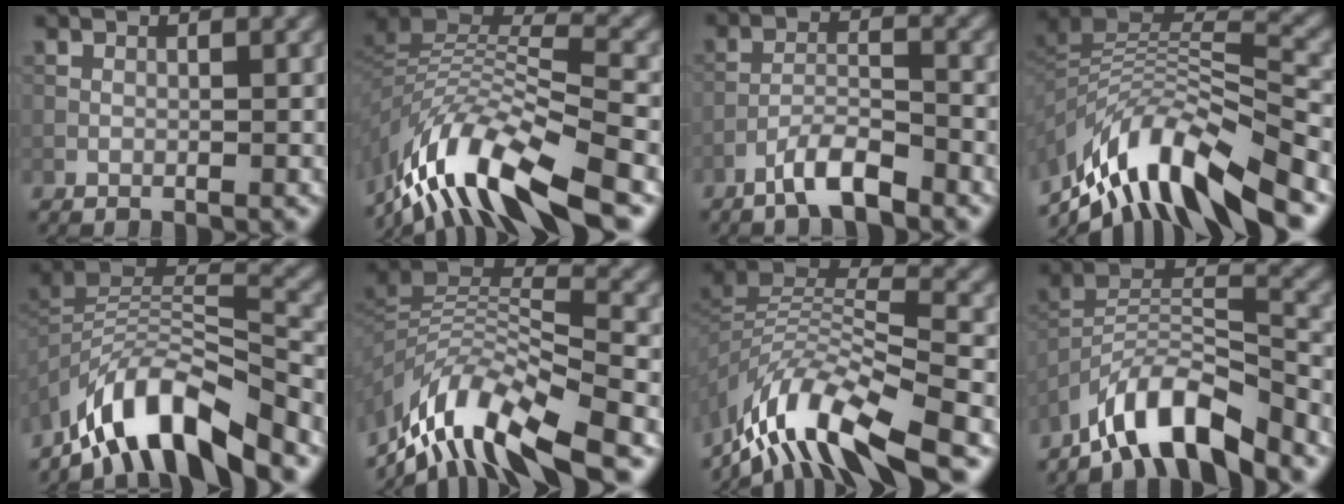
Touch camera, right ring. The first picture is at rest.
{"total": 12.4, "force": [-8.2, 3.7, 8.5], "torque": [-0.172, 0.016, -0.153]}
{"total": 3.9, "force": [-3.0, 0.6, 2.4], "torque": [-0.043, 0.008, -0.063]}
{"total": 11.4, "force": [-7.4, 4.1, 7.6], "torque": [-0.154, 0.019, -0.130]}
{"total": 9.9, "force": [-7.4, 2.8, 5.9], "torque": [-0.093, 0.003, -0.138]}
{"total": 11.0, "force": [-7.7, 3.3, 7.1], "torque": [-0.138, 0.013, -0.147]}
{"total": 11.4, "force": [-8.1, 3.2, 7.4], "torque": [-0.140, 0.013, -0.154]}
{"total": 8.7, "force": [-7.0, 2.2, 4.6], "torque": [-0.075, 0.002, -0.139]}